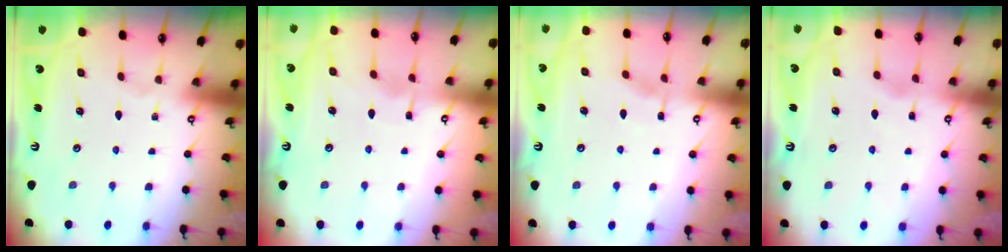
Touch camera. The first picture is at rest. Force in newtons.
{"total": 3.4, "press": 3.4, "slide": 0.4}
{"total": 4.4, "press": 4.3, "slide": 0.5}
{"total": 2.2, "press": 2.2, "slide": 0.3}